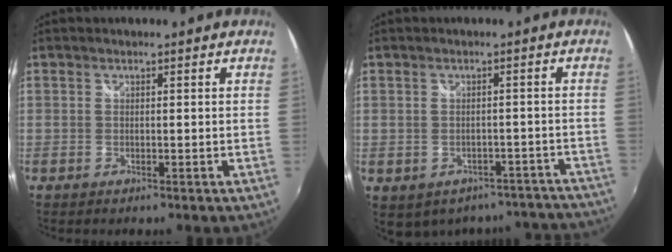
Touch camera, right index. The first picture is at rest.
{"total": 15.5, "force": [-12.3, 8.2, 4.5], "torque": [-0.080, 0.018, -0.119]}